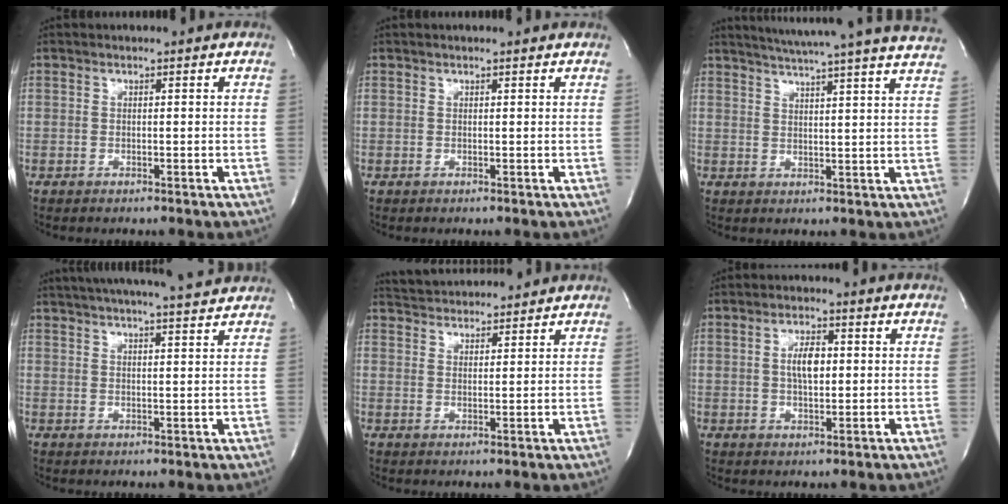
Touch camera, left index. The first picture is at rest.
{"total": 1.8, "force": [1.7, 0.2, 0.7], "torque": [-0.011, 0.014, 0.018]}
{"total": 22.5, "force": [20.4, -1.3, 9.3], "torque": [-0.147, -0.041, 0.252]}
{"total": 15.3, "force": [13.8, 0.9, 6.5], "torque": [-0.110, 0.024, 0.184]}
{"total": 7.8, "force": [7.6, 0.9, 1.4], "torque": [-0.030, 0.027, 0.120]}
{"total": 4.4, "force": [0.4, 1.8, 4.0], "torque": [-0.078, 0.003, 0.010]}